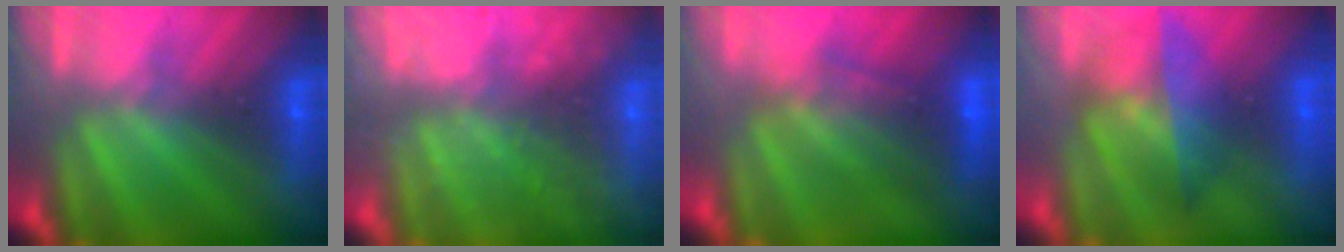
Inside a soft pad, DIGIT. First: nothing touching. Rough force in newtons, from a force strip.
{"total": 8.0}
{"total": 5.9}
{"total": 4.0}